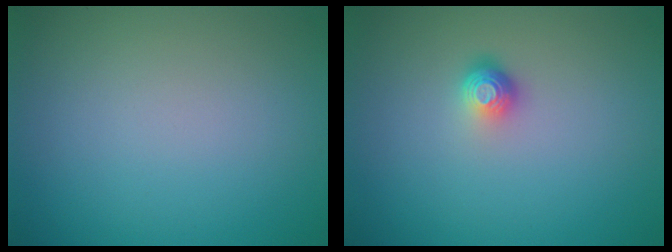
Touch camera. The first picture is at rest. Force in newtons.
{"total": 1.8, "press": 1.2, "slide": 1.3}